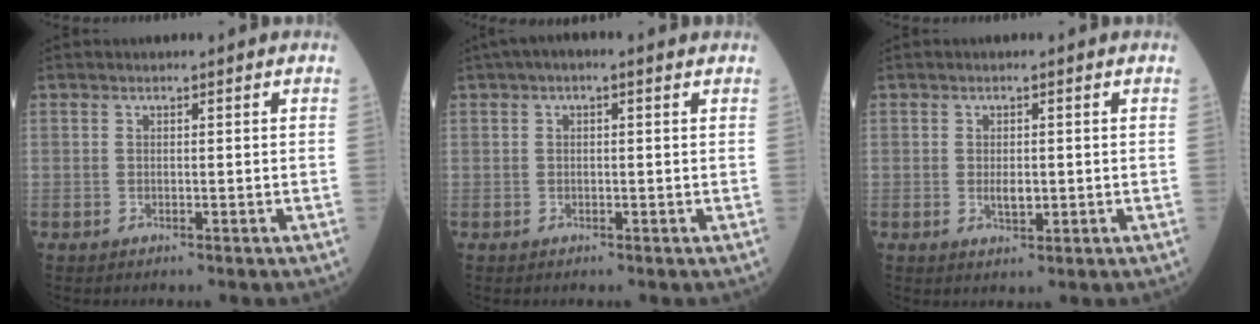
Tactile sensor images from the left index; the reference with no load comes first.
{"total": 3.2, "force": [1.8, 0.8, 2.5], "torque": [-0.044, 0.026, 0.023]}
{"total": 2.3, "force": [-0.1, 1.0, 2.0], "torque": [-0.040, -0.003, 0.001]}